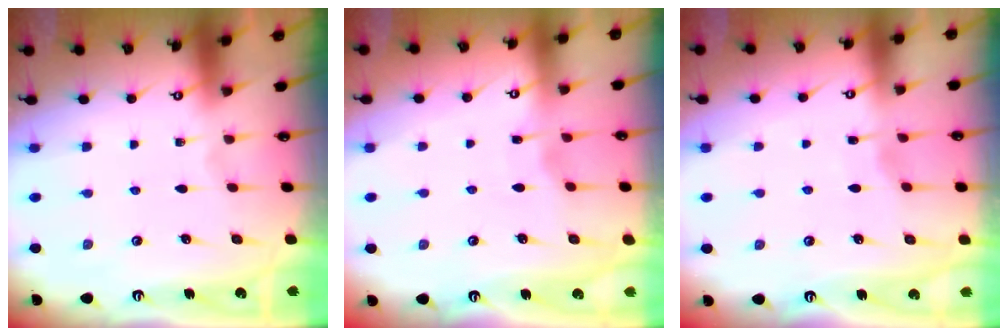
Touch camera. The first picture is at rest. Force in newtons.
{"total": 2.8, "press": 2.8, "slide": 0.4}
{"total": 2.6, "press": 2.6, "slide": 0.3}